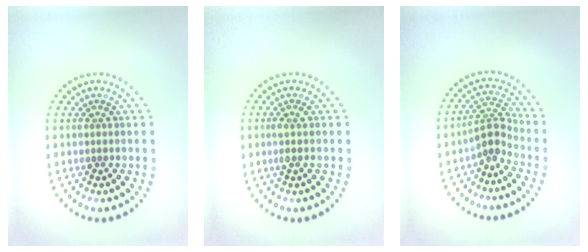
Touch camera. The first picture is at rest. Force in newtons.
{"total": 1.0, "press": 0.8, "slide": 0.6}
{"total": 2.6, "press": 1.8, "slide": 1.8}